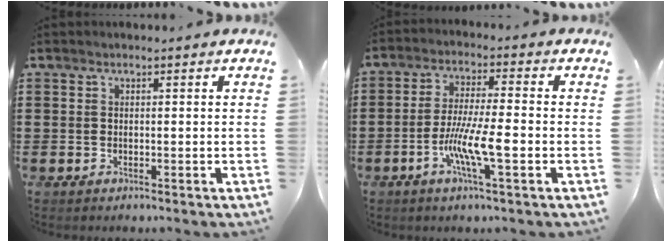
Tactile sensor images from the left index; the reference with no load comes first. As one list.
[{"total": 8.0, "force": [-3.0, 1.2, 7.4], "torque": [-0.147, -0.009, -0.060]}]